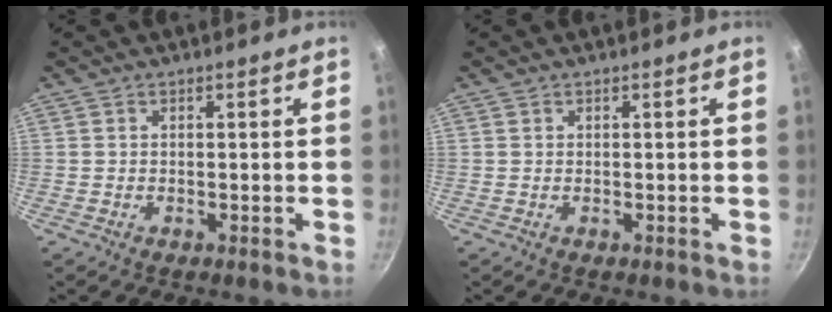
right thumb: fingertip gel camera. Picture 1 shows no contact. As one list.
[{"total": 0.0}]